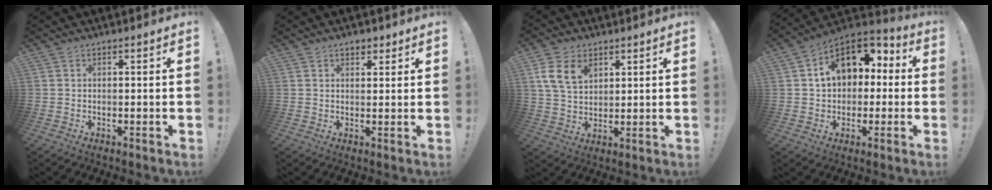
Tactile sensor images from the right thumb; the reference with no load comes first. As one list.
[{"total": 2.4, "force": [1.6, 1.5, 0.9], "torque": [-0.003, -0.006, 0.026]}, {"total": 10.0, "force": [4.7, 6.7, 5.8], "torque": [-0.107, -0.002, 0.093]}, {"total": 13.9, "force": [4.4, 10.1, 8.4], "torque": [-0.122, -0.008, 0.083]}]